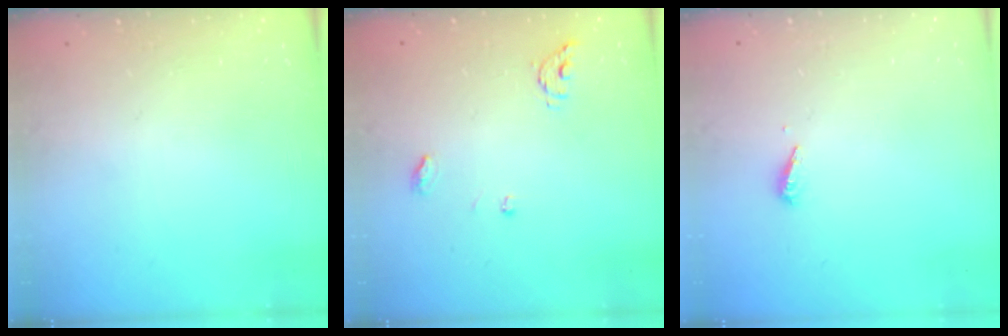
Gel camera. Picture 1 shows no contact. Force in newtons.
{"total": 5.2, "press": 5.2, "slide": 0.0}
{"total": 2.8, "press": 2.8, "slide": 0.2}